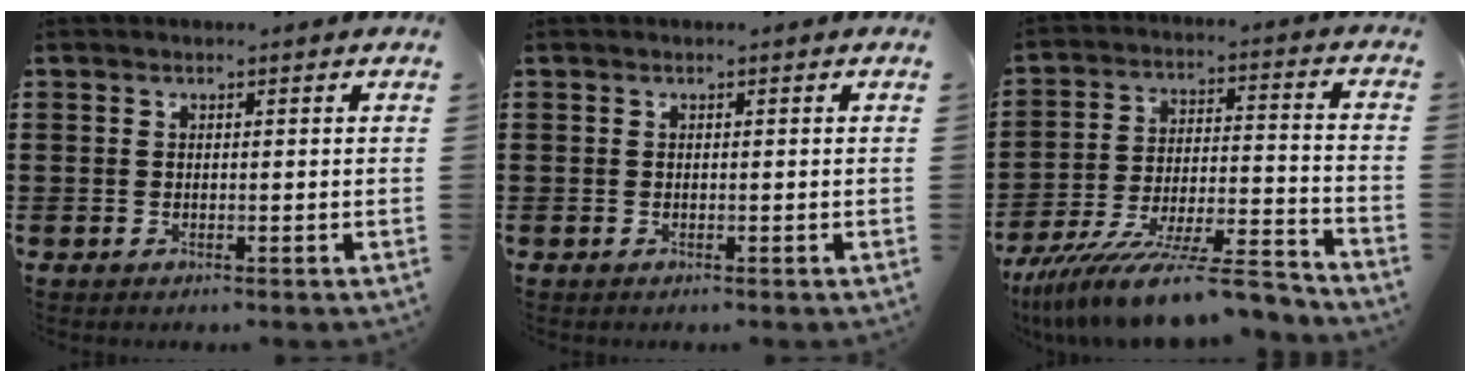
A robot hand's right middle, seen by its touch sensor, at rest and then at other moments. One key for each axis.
{"total": 0.0}
{"total": 14.0, "fx": -11.8, "fy": 0.9, "fz": 7.4, "tx": -0.120, "ty": 0.025, "tz": -0.215}